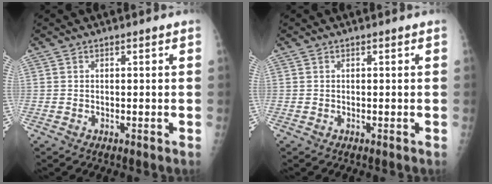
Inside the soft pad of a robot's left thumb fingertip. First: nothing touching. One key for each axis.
{"total": 0.0}